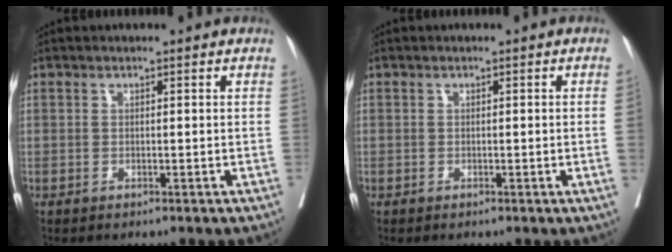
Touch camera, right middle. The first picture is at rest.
{"total": 0.7, "force": [0.0, -0.3, 0.6], "torque": [-0.006, -0.002, 0.003]}